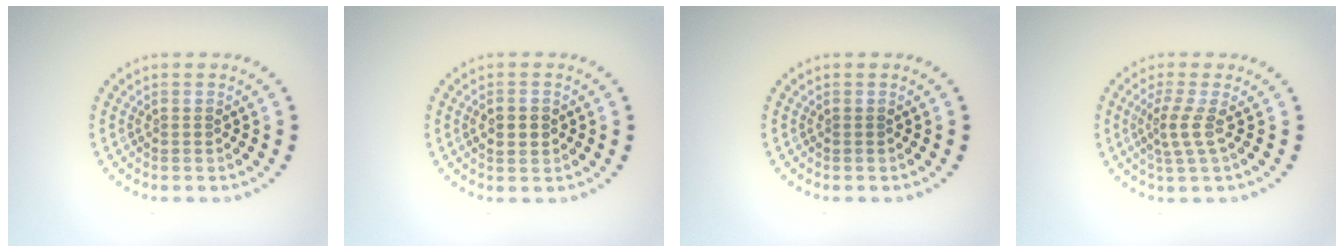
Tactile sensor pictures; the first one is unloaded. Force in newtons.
{"total": 2.6, "press": 2.6, "slide": 0.1}
{"total": 0.0}
{"total": 2.2, "press": 1.5, "slide": 1.6}